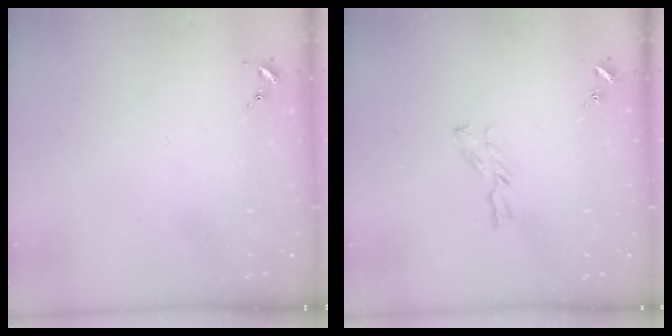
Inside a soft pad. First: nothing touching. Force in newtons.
{"total": 5.1, "press": 5.1, "slide": 0.5}